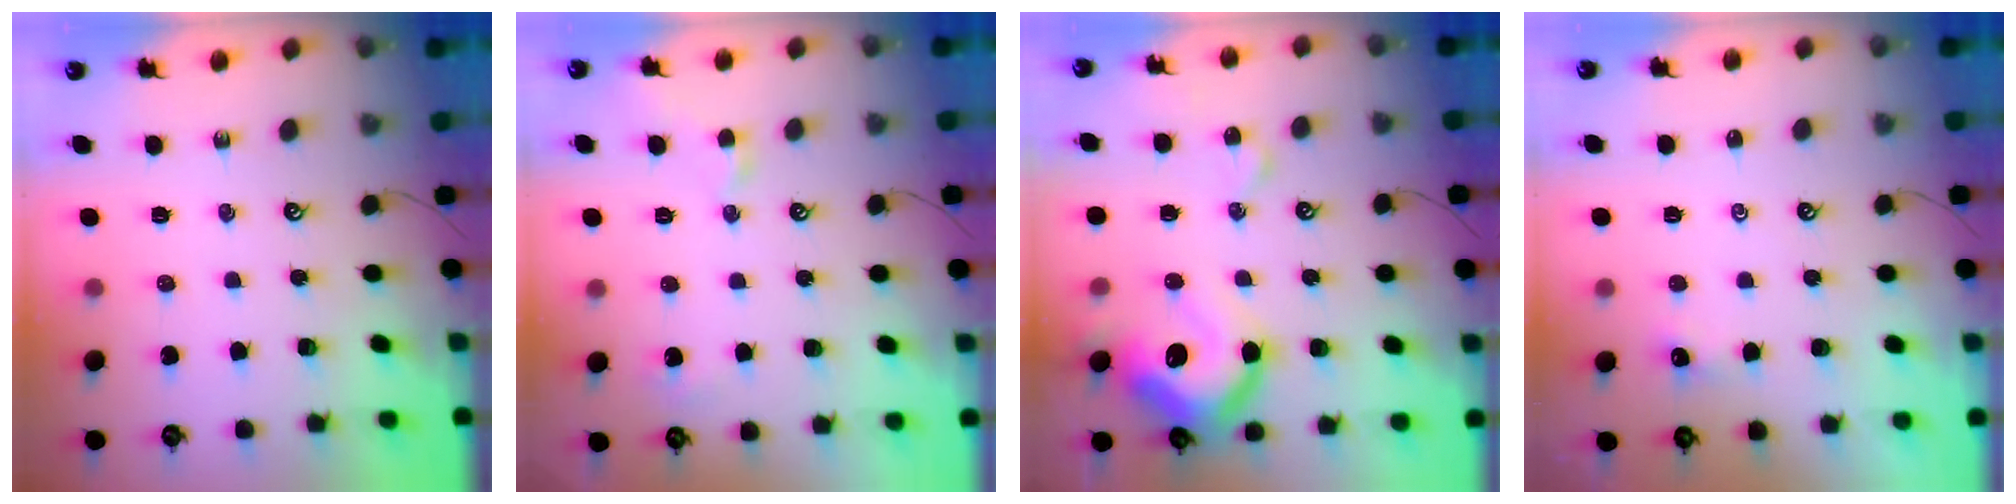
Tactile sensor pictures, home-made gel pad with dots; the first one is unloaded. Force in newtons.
{"total": 1.7, "press": 1.6, "slide": 0.6}
{"total": 16.6, "press": 16.5, "slide": 2.4}
{"total": 0.9, "press": 0.8, "slide": 0.3}